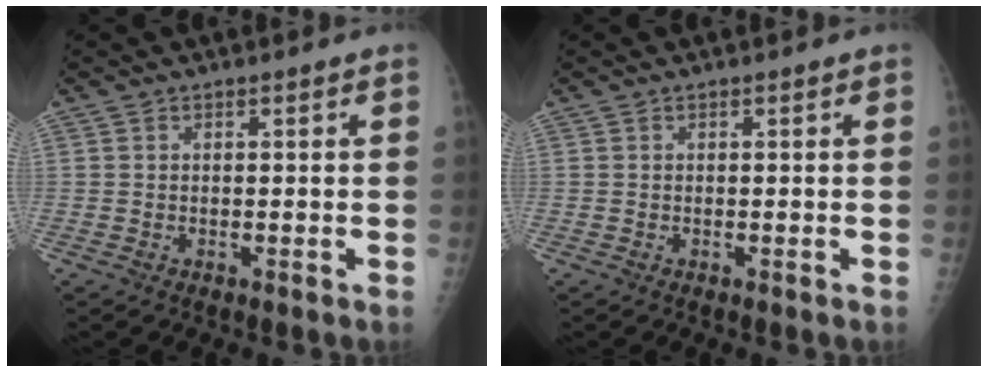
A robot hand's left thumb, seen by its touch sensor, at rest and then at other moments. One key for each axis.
{"total": 0.0}